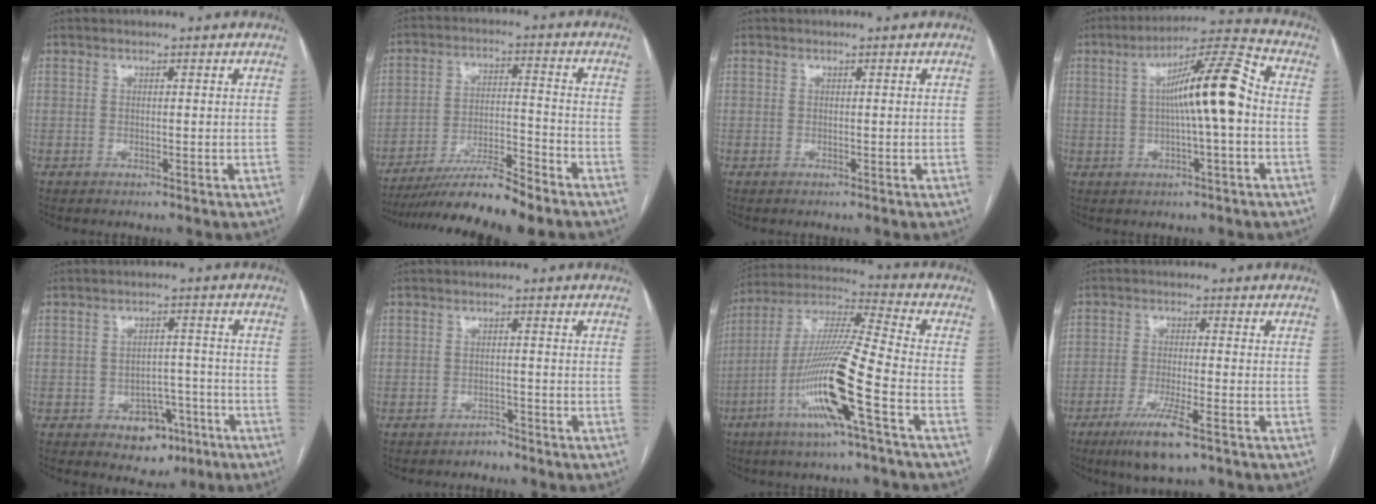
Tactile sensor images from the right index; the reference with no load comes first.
{"total": 11.4, "force": [-9.7, -0.1, 6.0], "torque": [-0.092, -0.012, -0.166]}
{"total": 0.0}
{"total": 11.9, "force": [0.2, 0.7, 11.8], "torque": [-0.194, 0.024, -0.004]}
{"total": 6.6, "force": [-3.5, 4.6, 3.3], "torque": [-0.033, 0.017, -0.043]}
{"total": 1.6, "force": [-1.4, 0.7, 0.0], "torque": [0.001, 0.002, -0.024]}
{"total": 16.5, "force": [-6.5, -0.4, 15.2], "torque": [-0.306, -0.010, -0.127]}
{"total": 7.3, "force": [-4.4, 0.6, 5.9], "torque": [-0.112, -0.017, -0.075]}